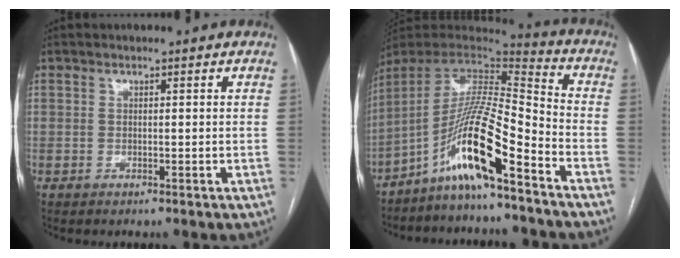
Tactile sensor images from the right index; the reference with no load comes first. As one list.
[{"total": 15.1, "force": [-9.0, 0.5, 12.1], "torque": [-0.228, 0.003, -0.164]}]